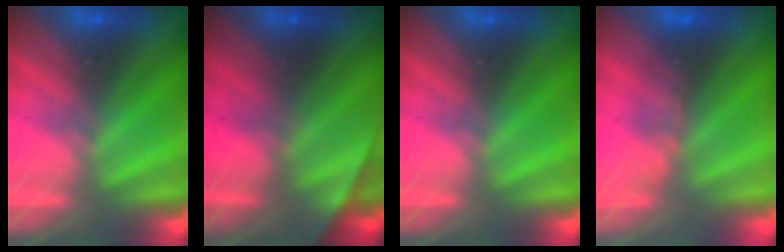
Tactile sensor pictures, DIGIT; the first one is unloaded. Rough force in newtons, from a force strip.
{"total": 2.1}
{"total": 0.0}
{"total": 3.0}